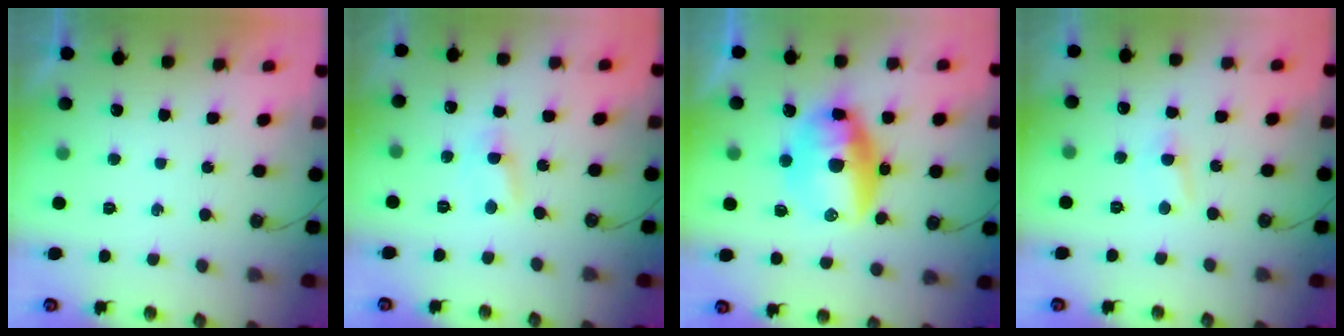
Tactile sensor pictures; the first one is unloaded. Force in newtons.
{"total": 2.8, "press": 2.8, "slide": 0.3}
{"total": 13.8, "press": 13.6, "slide": 2.8}
{"total": 4.0, "press": 3.9, "slide": 0.5}